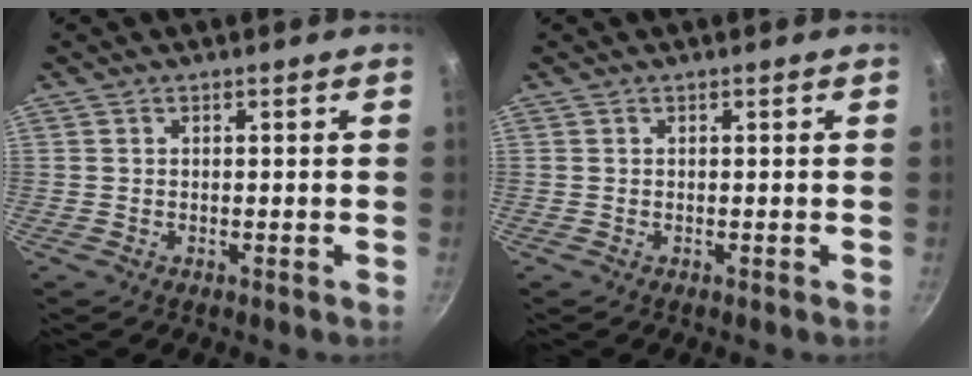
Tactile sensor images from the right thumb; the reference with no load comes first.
{"total": 0.0}